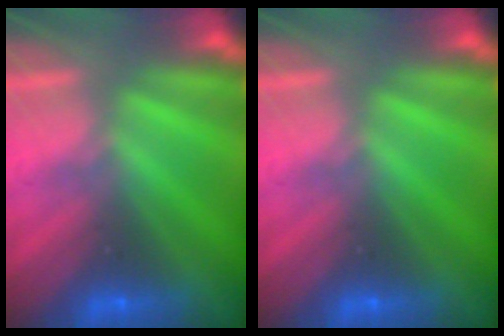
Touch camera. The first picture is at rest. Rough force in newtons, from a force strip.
{"total": 0.0}